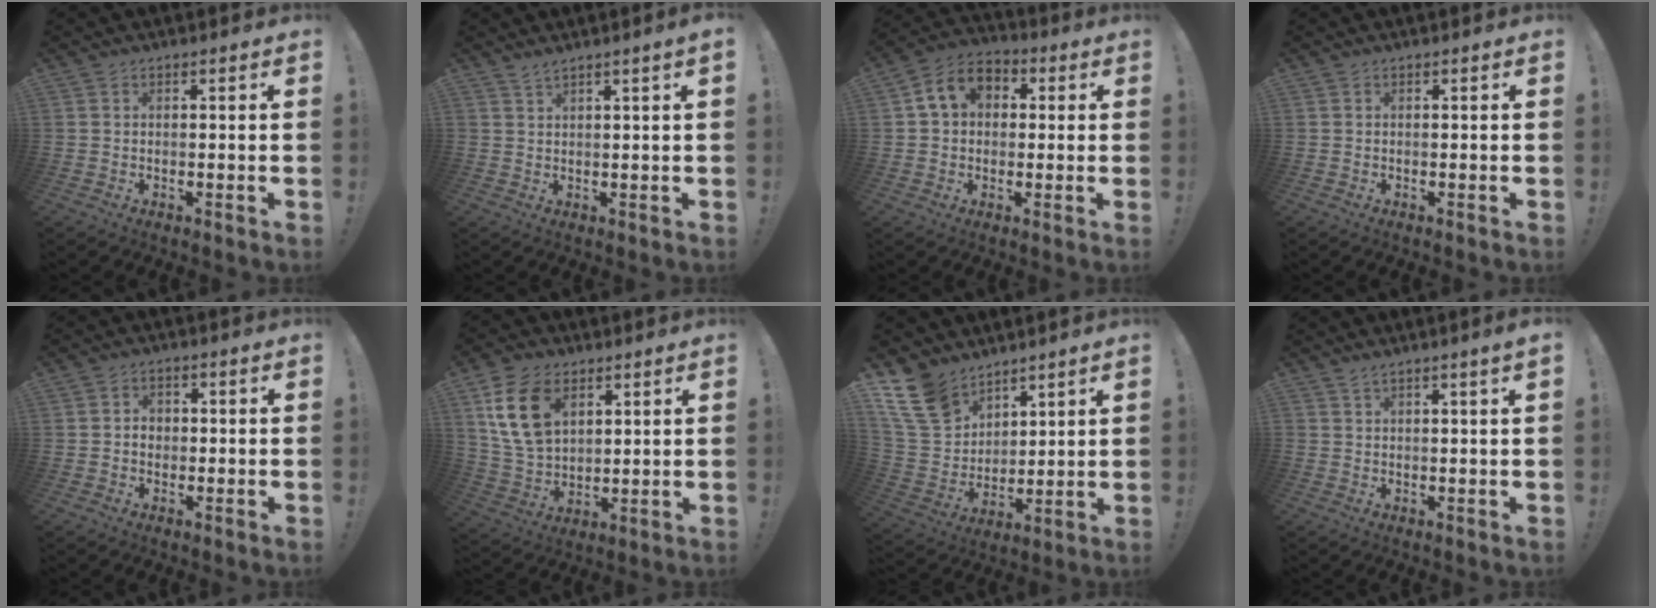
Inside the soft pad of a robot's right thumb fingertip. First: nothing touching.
{"total": 2.0, "force": [1.4, -0.5, 1.3], "torque": [-0.032, -0.007, 0.026]}
{"total": 9.4, "force": [2.6, 7.2, 5.4], "torque": [-0.079, 0.004, 0.053]}
{"total": 0.0}
{"total": 2.4, "force": [-0.2, 2.1, 1.2], "torque": [-0.006, -0.001, -0.008]}
{"total": 15.2, "force": [6.9, 9.9, 9.2], "torque": [-0.172, -0.020, 0.135]}
{"total": 16.0, "force": [11.0, 9.8, 6.3], "torque": [-0.138, -0.067, 0.217]}
{"total": 1.9, "force": [1.4, -0.5, 1.2], "torque": [-0.022, -0.009, 0.023]}